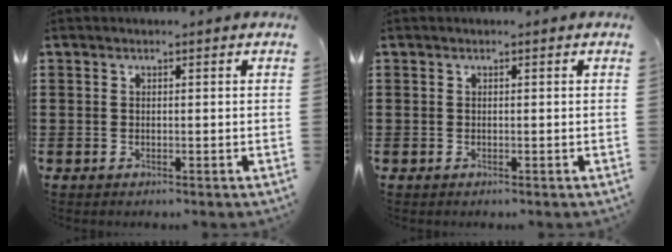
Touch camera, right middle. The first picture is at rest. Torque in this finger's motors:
{"motor_torque": [-0.07, -0.16, -0.01, 0.00]}